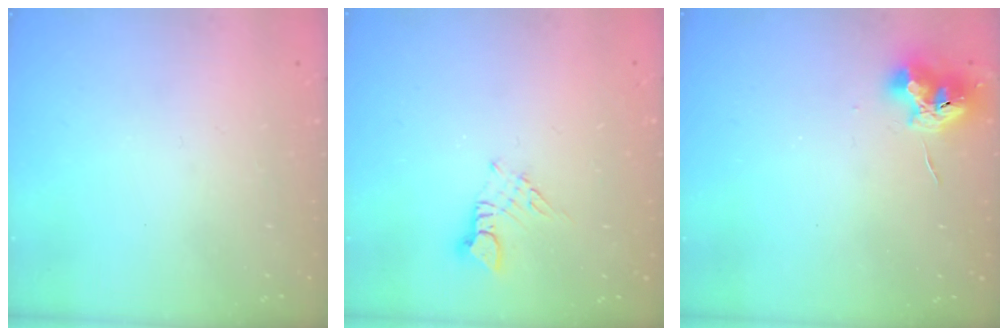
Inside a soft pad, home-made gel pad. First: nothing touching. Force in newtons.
{"total": 2.5, "press": 2.5, "slide": 0.3}
{"total": 11.0, "press": 11.0, "slide": 0.8}